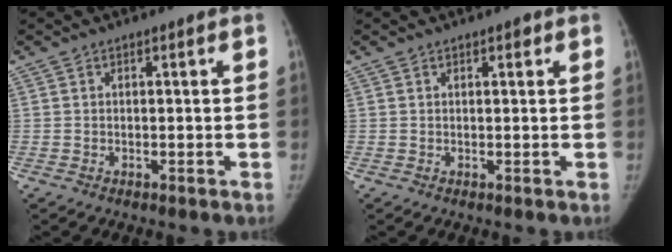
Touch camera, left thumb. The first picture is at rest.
{"total": 1.0, "force": [0.6, 0.5, 0.7], "torque": [-0.004, -0.001, 0.007]}